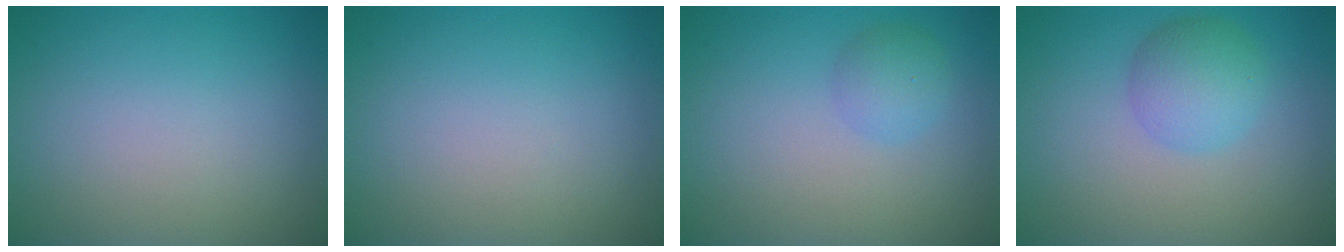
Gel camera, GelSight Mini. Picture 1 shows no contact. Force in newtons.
{"total": 0.0}
{"total": 1.9, "press": 1.9, "slide": 0.1}
{"total": 3.5, "press": 3.5, "slide": 0.0}